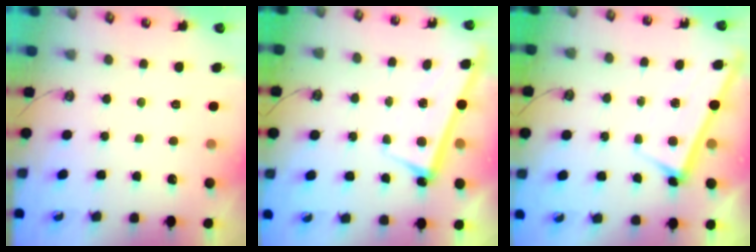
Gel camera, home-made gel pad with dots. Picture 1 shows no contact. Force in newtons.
{"total": 2.4, "press": 2.3, "slide": 0.7}
{"total": 2.4, "press": 2.4, "slide": 0.1}